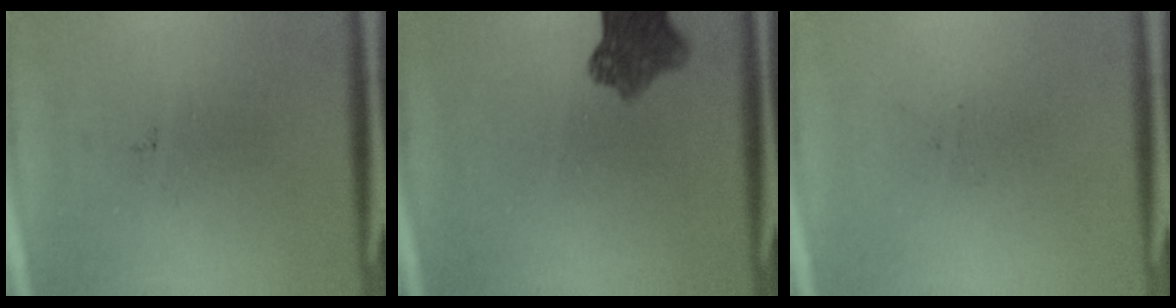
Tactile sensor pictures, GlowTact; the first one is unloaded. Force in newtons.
{"total": 7.3}
{"total": 0.0}